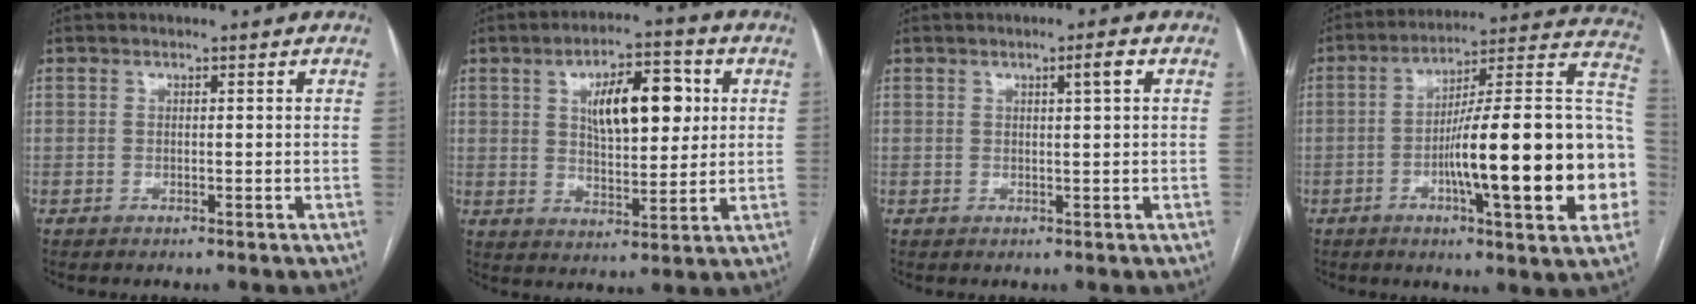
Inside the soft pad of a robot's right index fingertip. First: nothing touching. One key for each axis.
{"total": 11.2, "fx": 3.1, "fy": 4.4, "fz": 9.8, "tx": -0.157, "ty": 0.017, "tz": 0.054}
{"total": 2.0, "fx": 0.7, "fy": -0.2, "fz": 1.9, "tx": -0.031, "ty": 0.001, "tz": 0.012}
{"total": 26.2, "fx": -4.9, "fy": 3.2, "fz": 25.6, "tx": -0.289, "ty": 0.022, "tz": -0.074}